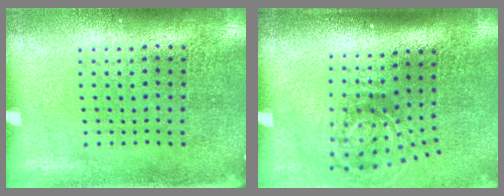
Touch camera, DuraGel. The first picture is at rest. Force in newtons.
{"total": 2.0, "press": 1.2, "slide": 1.6}